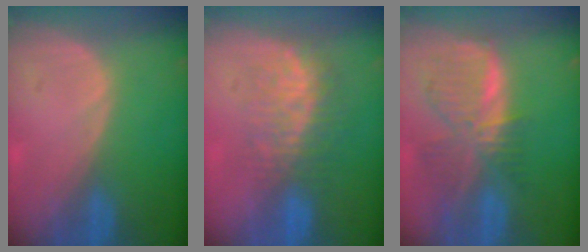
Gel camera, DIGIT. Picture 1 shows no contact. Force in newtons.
{"total": 8.2, "press": 7.4, "slide": 3.5}
{"total": 8.7, "press": 7.5, "slide": 4.3}